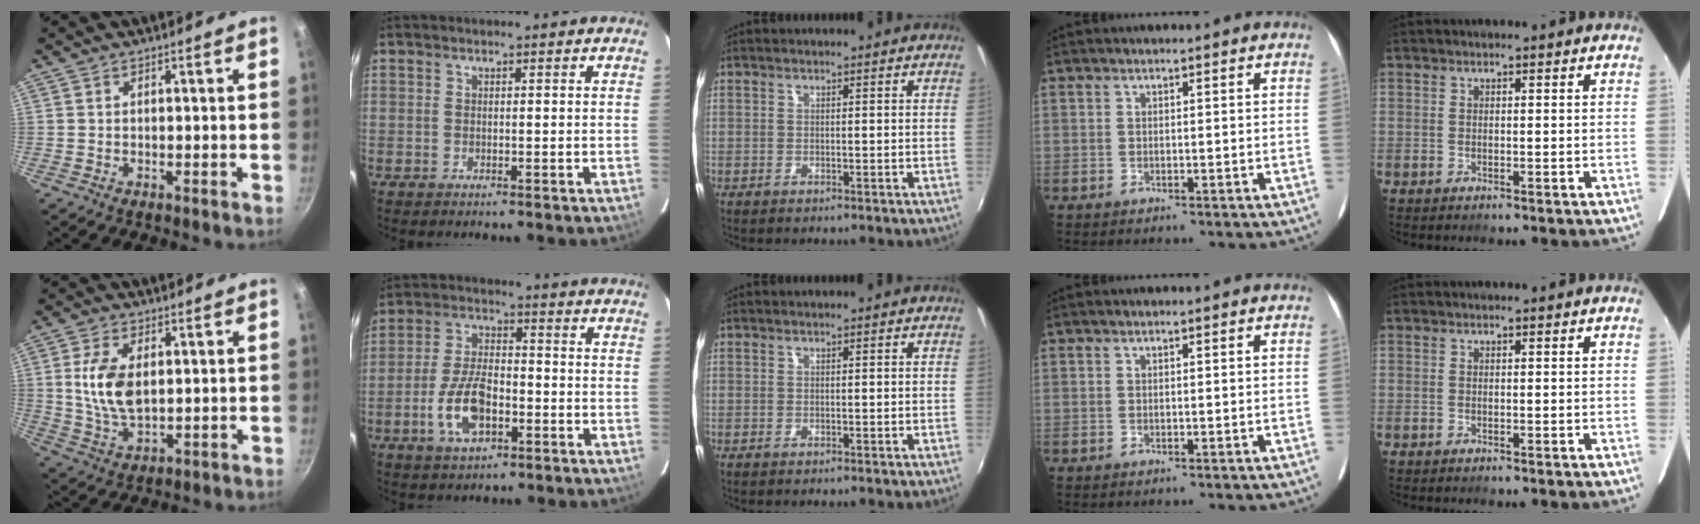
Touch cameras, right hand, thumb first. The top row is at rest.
{"thumb": {"total": 9.4, "force": [1.3, 5.2, 7.7], "torque": [-0.151, -0.008, 0.028]}, "index": {"total": 10.3, "force": [-3.9, 4.9, 8.2], "torque": [-0.172, 0.002, -0.068]}}